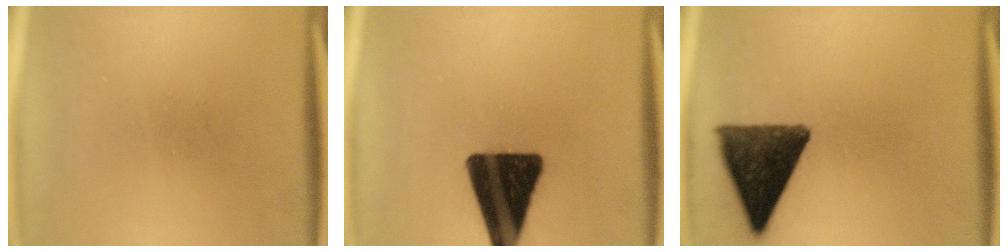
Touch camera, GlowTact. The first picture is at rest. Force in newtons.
{"total": 18.5}
{"total": 12.5}